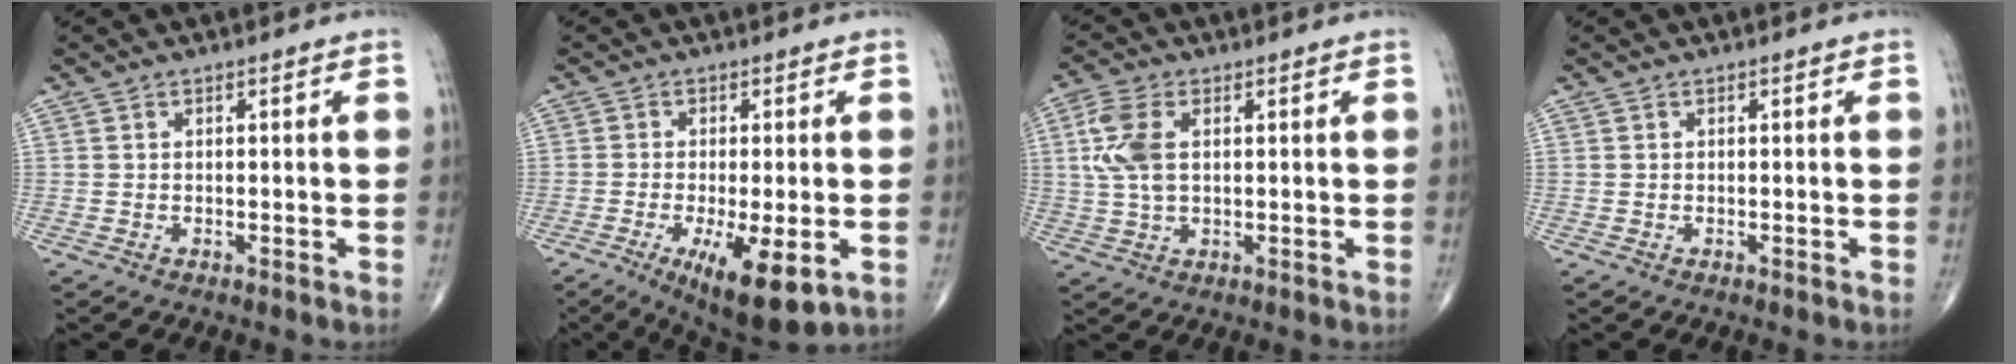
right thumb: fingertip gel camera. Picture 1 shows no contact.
{"total": 11.2, "force": [-3.9, 3.3, 9.9], "torque": [-0.162, -0.019, -0.055]}
{"total": 7.6, "force": [1.5, 4.2, 6.1], "torque": [-0.149, 0.007, 0.032]}
{"total": 0.0}